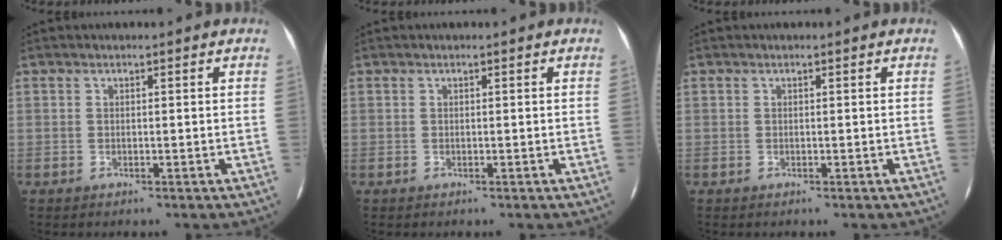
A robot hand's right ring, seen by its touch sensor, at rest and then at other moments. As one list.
[{"total": 0.0}, {"total": 0.0}]